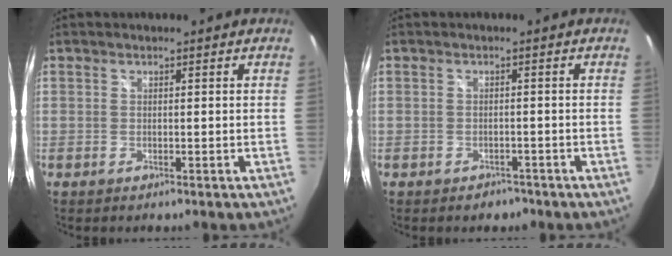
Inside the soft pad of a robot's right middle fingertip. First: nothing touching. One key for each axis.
{"total": 2.6, "fx": -2.0, "fy": 1.6, "fz": 0.4, "tx": -0.010, "ty": -0.001, "tz": -0.025}